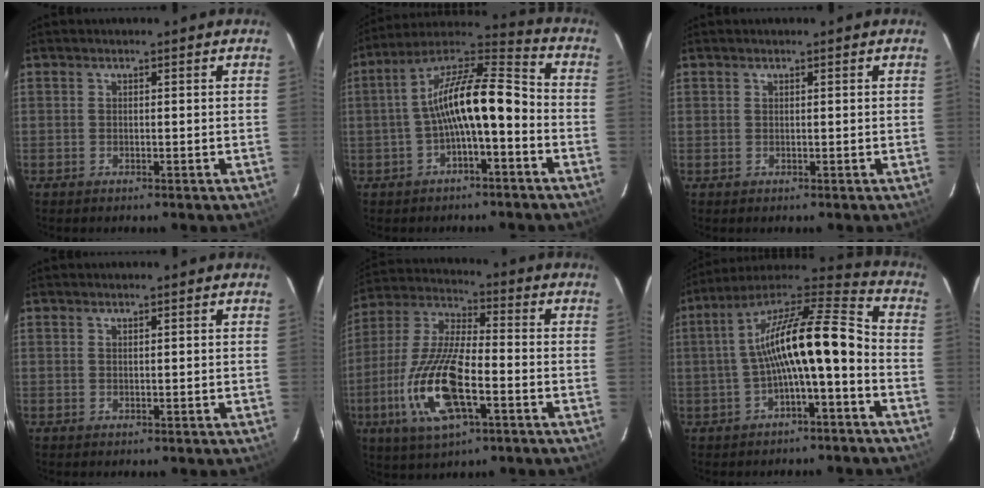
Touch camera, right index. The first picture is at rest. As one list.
[{"total": 13.4, "force": [-3.0, 3.7, 12.5], "torque": [-0.225, 0.030, -0.054]}, {"total": 0.7, "force": [0.3, 0.7, 0.0], "torque": [0.006, 0.005, 0.004]}, {"total": 0.6, "force": [0.5, 0.1, 0.4], "torque": [-0.004, 0.003, 0.010]}, {"total": 17.5, "force": [-5.9, 6.1, 15.3], "torque": [-0.329, -0.013, -0.115]}, {"total": 16.4, "force": [-3.3, 3.5, 15.6], "torque": [-0.274, 0.031, -0.057]}]